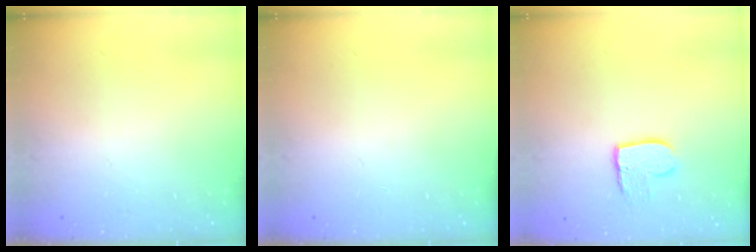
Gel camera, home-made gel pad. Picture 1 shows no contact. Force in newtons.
{"total": 0.0}
{"total": 8.4, "press": 8.4, "slide": 0.6}